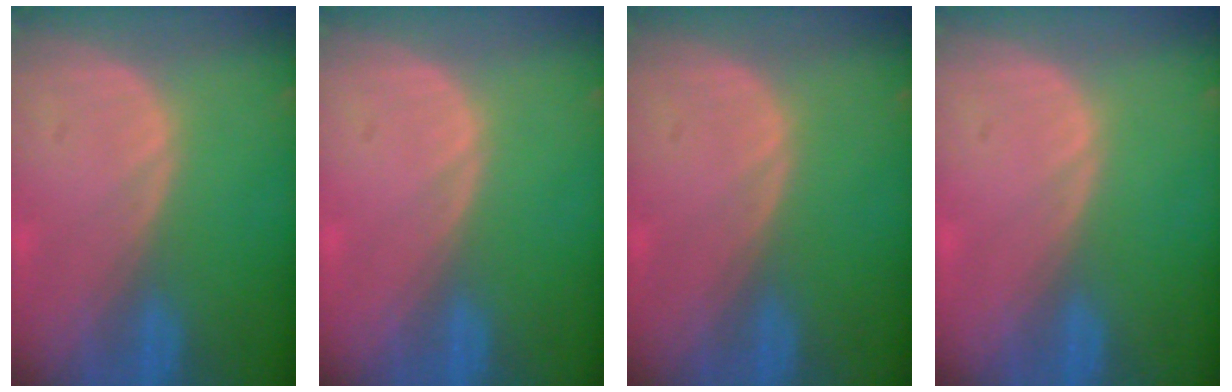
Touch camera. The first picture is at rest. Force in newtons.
{"total": 0.0}
{"total": 0.0}
{"total": 0.0}